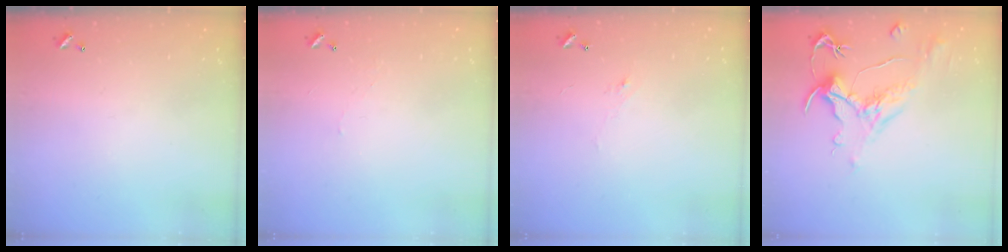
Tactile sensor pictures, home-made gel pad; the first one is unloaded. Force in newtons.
{"total": 2.1, "press": 2.1, "slide": 0.6}
{"total": 1.2, "press": 0.8, "slide": 0.8}
{"total": 1.6, "press": 0.7, "slide": 1.5}